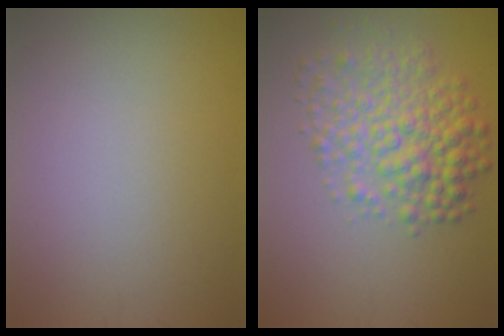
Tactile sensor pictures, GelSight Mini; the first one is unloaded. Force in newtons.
{"total": 5.5, "press": 5.5, "slide": 0.1}